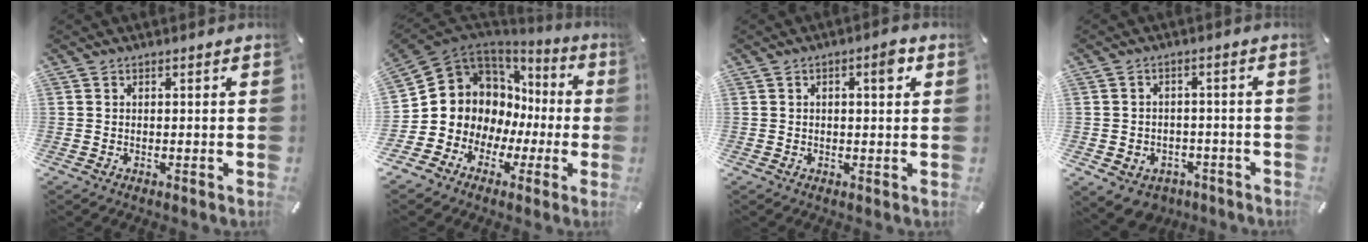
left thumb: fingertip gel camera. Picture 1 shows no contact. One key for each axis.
{"total": 10.3, "fx": 1.5, "fy": 9.8, "fz": 2.6, "tx": -0.076, "ty": -0.047, "tz": 0.038}
{"total": 4.1, "fx": 1.3, "fy": 1.6, "fz": 3.6, "tx": -0.050, "ty": -0.001, "tz": 0.014}
{"total": 5.6, "fx": -3.3, "fy": 4.2, "fz": 1.7, "tx": -0.032, "ty": 0.029, "tz": -0.060}